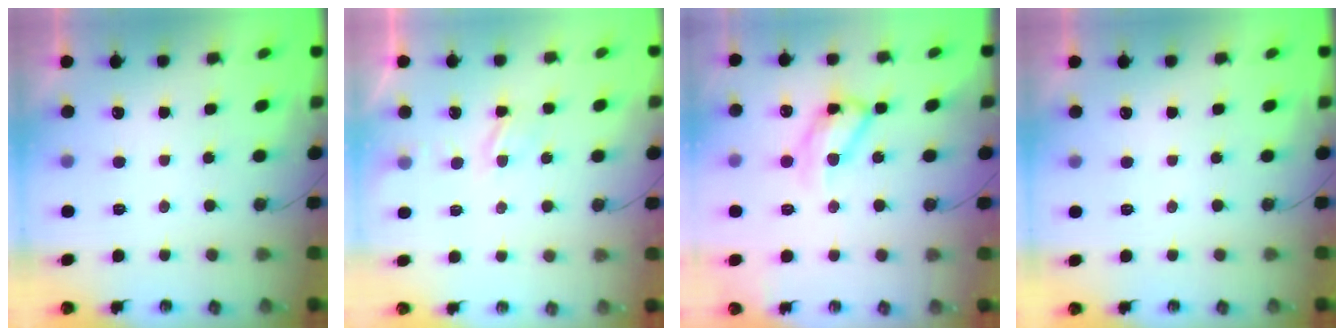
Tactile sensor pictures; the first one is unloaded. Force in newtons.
{"total": 3.7, "press": 3.6, "slide": 0.7}
{"total": 12.3, "press": 12.2, "slide": 1.1}
{"total": 0.0}